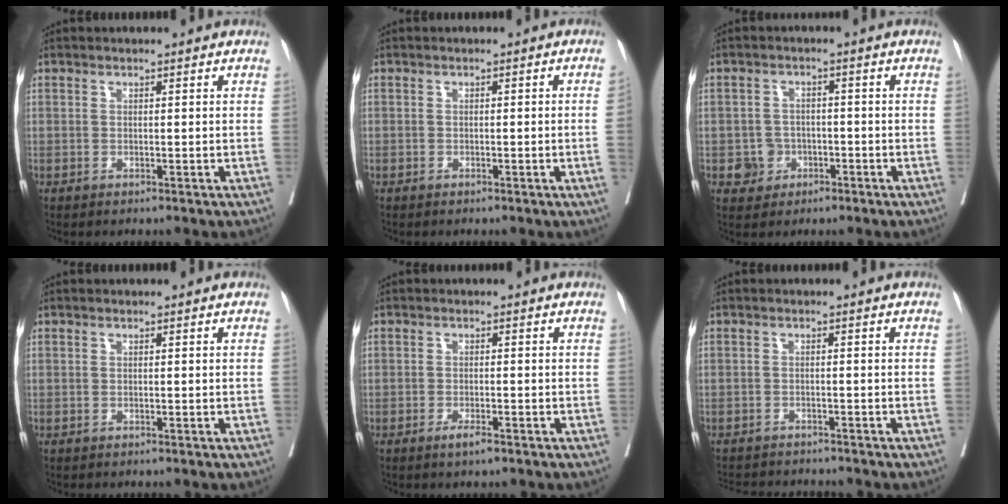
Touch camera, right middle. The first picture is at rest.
{"total": 1.4, "force": [-0.4, -0.3, 1.4], "torque": [-0.019, 0.004, -0.003]}
{"total": 3.7, "force": [-1.5, 3.3, 0.6], "torque": [0.000, 0.012, -0.019]}
{"total": 0.0}
{"total": 1.8, "force": [-1.2, 0.2, 1.4], "torque": [-0.025, -0.002, -0.020]}
{"total": 7.5, "force": [-7.1, 1.3, 1.8], "torque": [-0.026, -0.002, -0.100]}